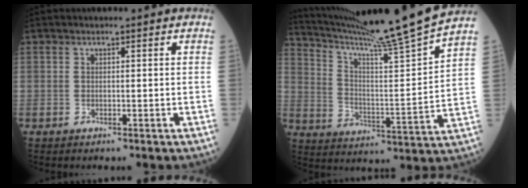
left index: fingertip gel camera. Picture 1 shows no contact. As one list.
[{"total": 19.7, "force": [17.4, -3.4, 8.5], "torque": [-0.152, -0.054, 0.262]}]